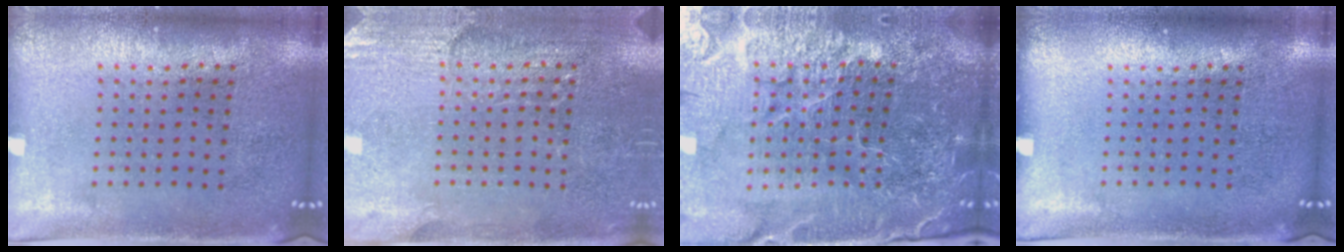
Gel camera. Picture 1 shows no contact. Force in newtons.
{"total": 2.9, "press": 2.9, "slide": 0.5}
{"total": 6.2, "press": 5.5, "slide": 2.8}
{"total": 0.0}